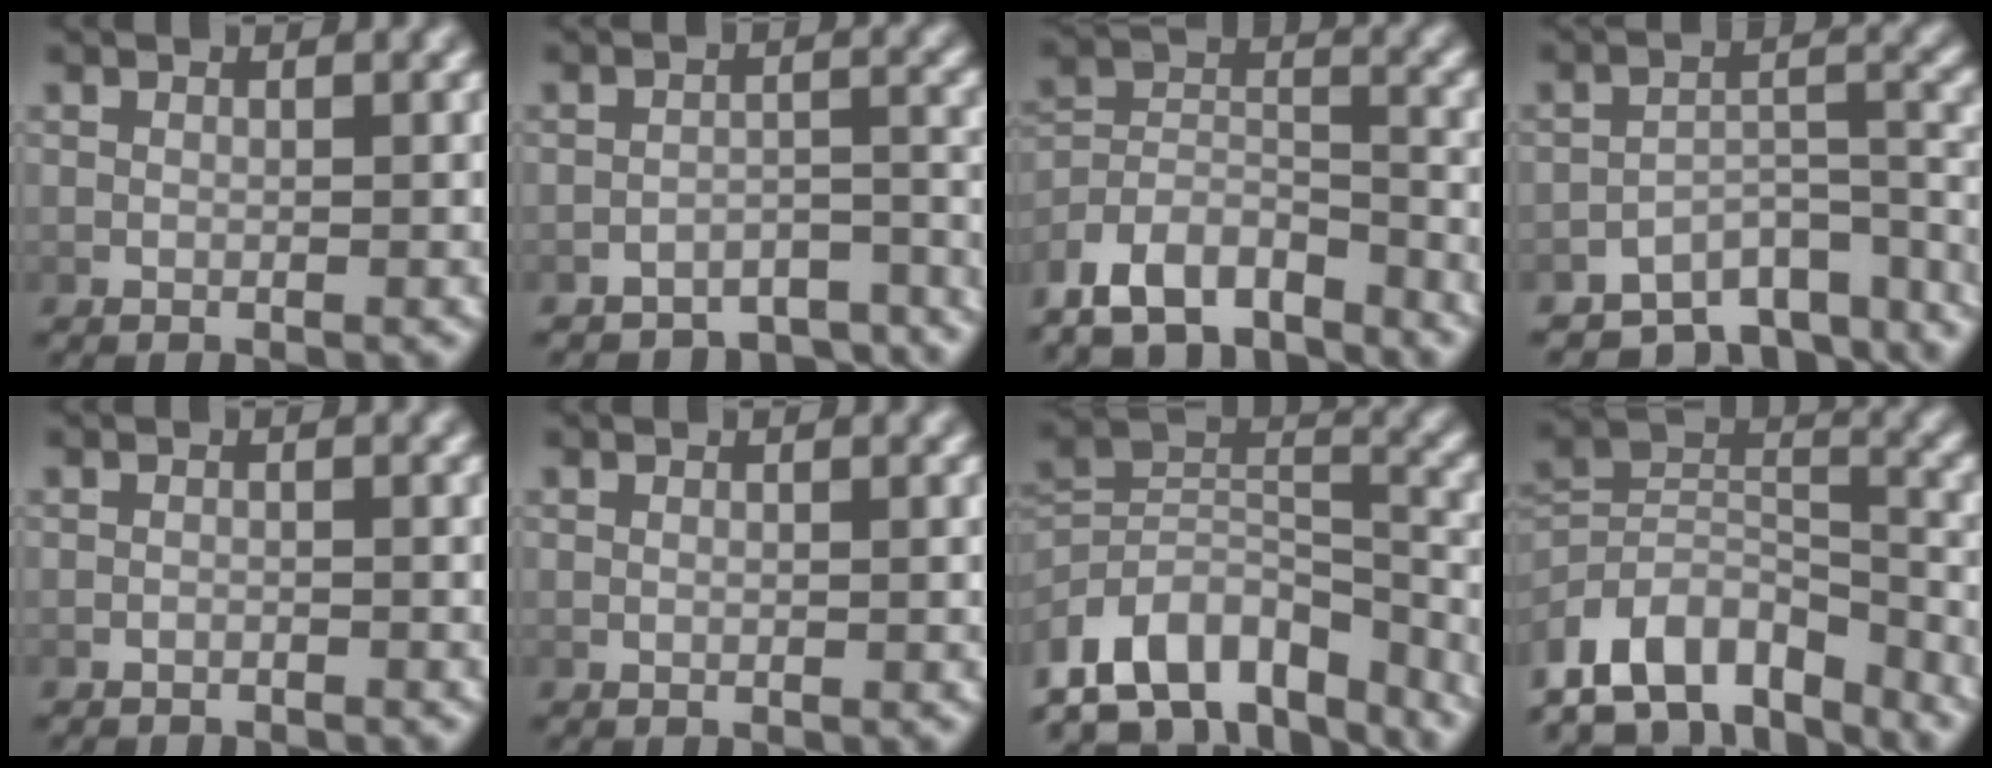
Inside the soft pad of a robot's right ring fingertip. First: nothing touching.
{"total": 8.7, "force": [-8.3, 2.0, 1.5], "torque": [0.003, -0.015, -0.127]}
{"total": 10.0, "force": [-6.7, 6.5, 3.7], "torque": [-0.105, -0.060, -0.097]}
{"total": 8.9, "force": [-7.2, 3.4, 4.1], "torque": [-0.036, -0.013, -0.106]}
{"total": 1.3, "force": [-1.3, 0.0, 0.0], "torque": [-0.004, -0.005, -0.019]}
{"total": 0.0}
{"total": 12.3, "force": [-6.0, 8.0, 7.3], "torque": [-0.141, -0.051, -0.075]}
{"total": 13.0, "force": [-6.8, 8.8, 6.7], "torque": [-0.131, -0.064, -0.091]}